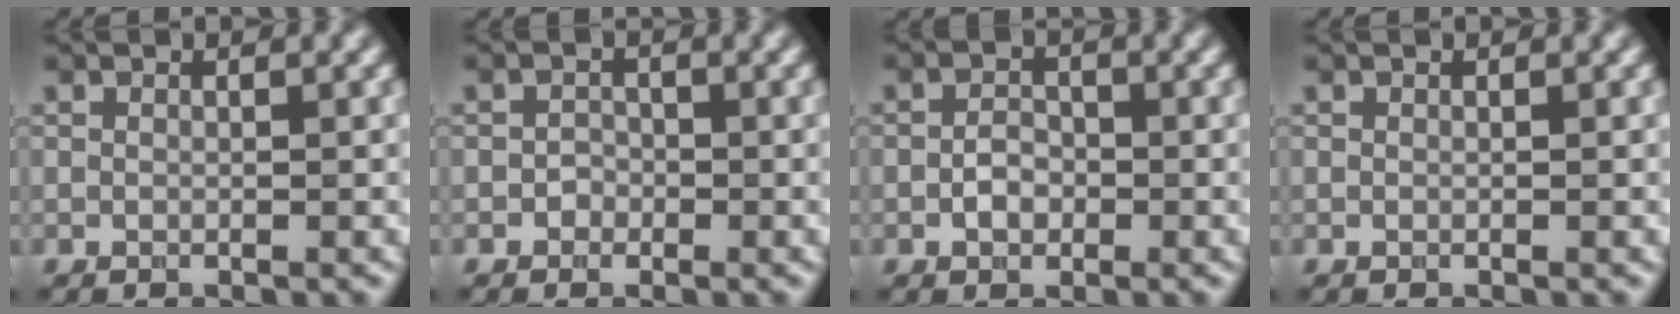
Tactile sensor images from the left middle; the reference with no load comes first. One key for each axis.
{"total": 1.0, "fx": -0.4, "fy": 0.8, "fz": 0.2, "tx": 0.000, "ty": 0.000, "tz": -0.008}
{"total": 1.9, "fx": -0.6, "fy": 1.4, "fz": 1.2, "tx": -0.022, "ty": 0.003, "tz": -0.014}
{"total": 0.0}